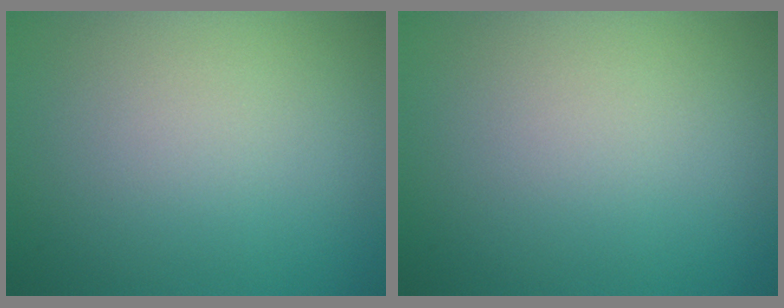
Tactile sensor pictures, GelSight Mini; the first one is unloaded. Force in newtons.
{"total": 0.0}